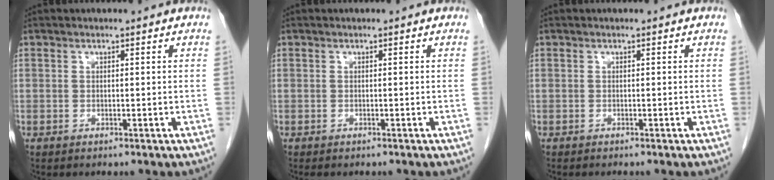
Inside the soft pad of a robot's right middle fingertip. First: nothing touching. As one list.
[{"total": 1.7, "force": [-1.5, 0.7, 0.6], "torque": [-0.010, -0.003, -0.016]}, {"total": 0.8, "force": [-0.7, 0.0, 0.3], "torque": [-0.005, 0.000, -0.009]}]